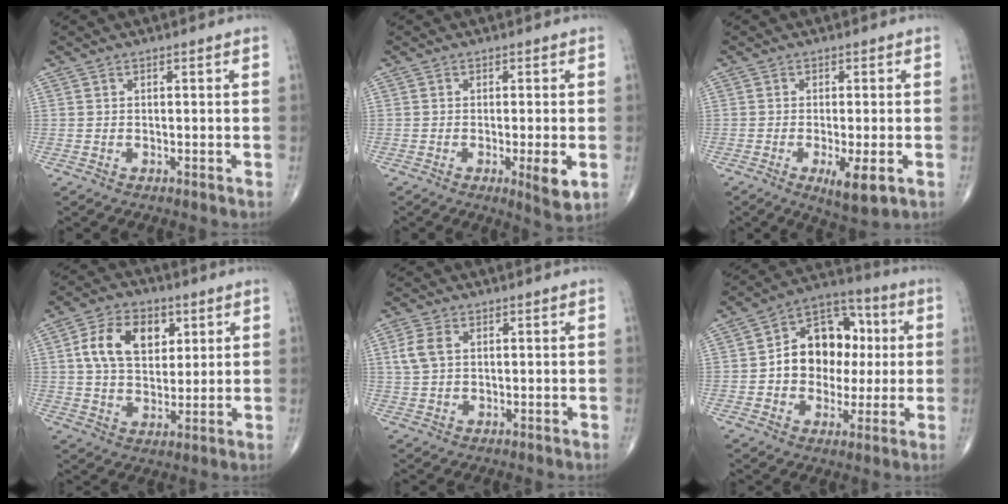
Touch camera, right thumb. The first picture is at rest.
{"total": 5.1, "force": [-1.2, 0.8, 4.9], "torque": [-0.073, -0.015, -0.020]}
{"total": 6.1, "force": [-2.1, 1.5, 5.5], "torque": [-0.087, -0.016, -0.032]}
{"total": 12.4, "force": [3.8, 8.2, 8.5], "torque": [-0.119, -0.004, 0.065]}
{"total": 4.3, "force": [1.2, 2.7, 3.2], "torque": [-0.074, 0.007, 0.024]}
{"total": 15.6, "force": [1.0, 11.7, 10.3], "torque": [-0.101, 0.028, 0.009]}